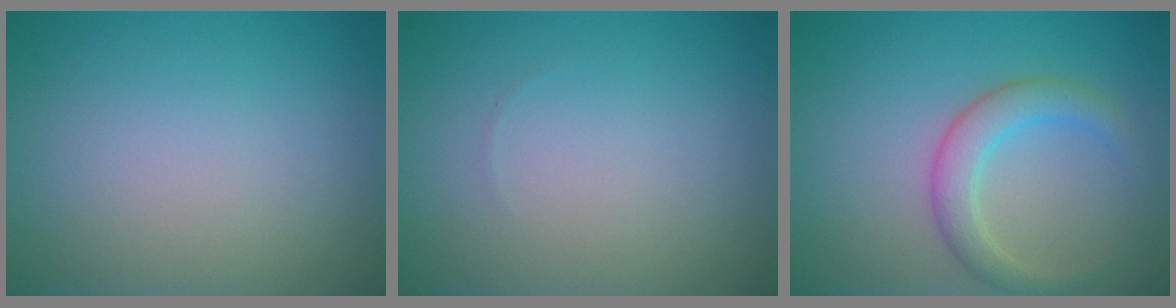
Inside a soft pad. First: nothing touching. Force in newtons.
{"total": 0.0}
{"total": 3.2, "press": 3.2, "slide": 0.0}